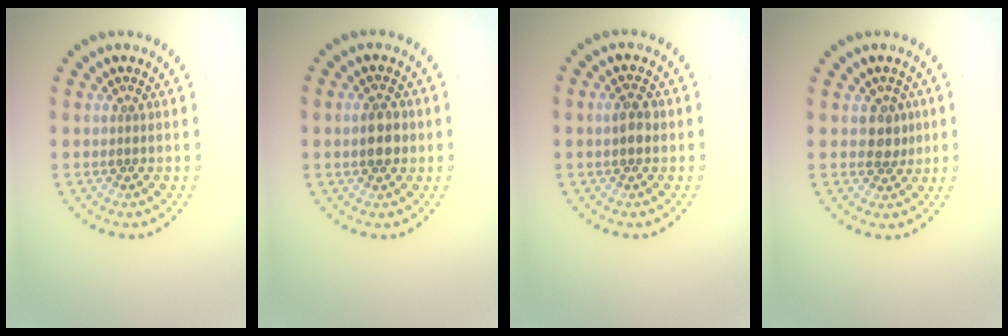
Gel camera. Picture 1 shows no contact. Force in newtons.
{"total": 3.1, "press": 3.1, "slide": 0.1}
{"total": 1.8, "press": 1.8, "slide": 0.3}
{"total": 2.0, "press": 1.8, "slide": 0.9}